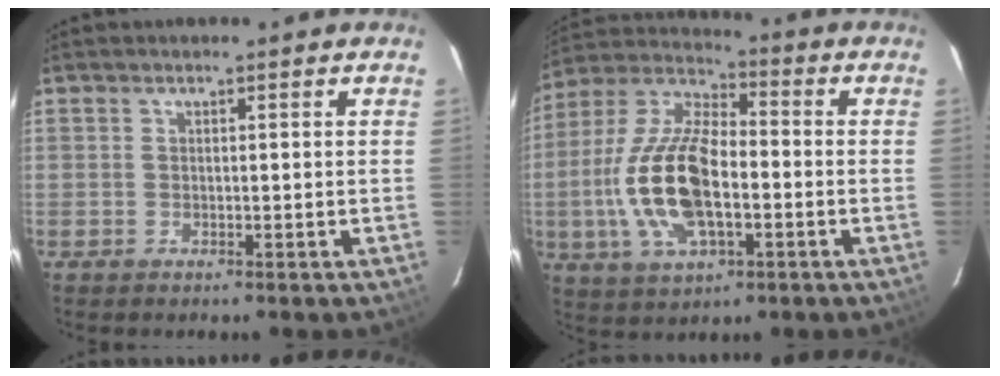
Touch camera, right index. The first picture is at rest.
{"total": 17.8, "force": [-3.5, 8.1, 15.5], "torque": [-0.330, 0.000, -0.067]}